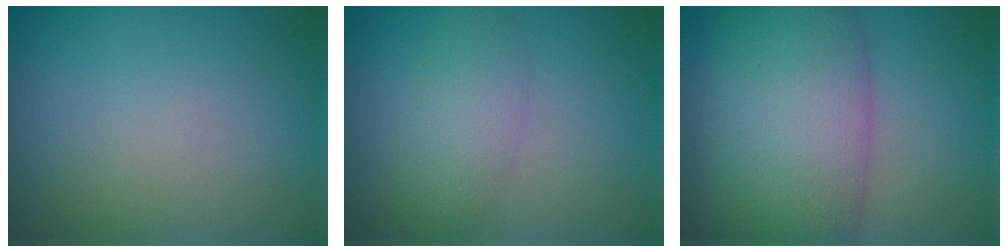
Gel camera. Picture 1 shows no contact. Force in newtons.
{"total": 2.8, "press": 2.8, "slide": 0.1}
{"total": 10.6, "press": 10.6, "slide": 0.3}